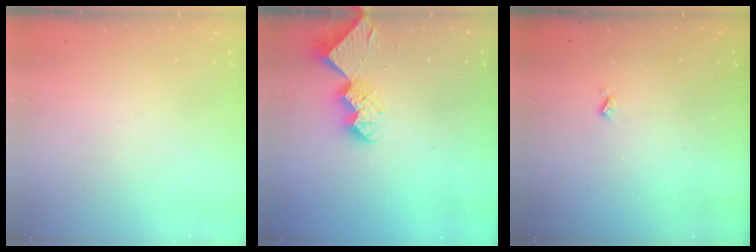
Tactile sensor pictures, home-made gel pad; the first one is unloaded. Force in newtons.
{"total": 8.8, "press": 8.8, "slide": 1.0}
{"total": 2.2, "press": 2.2, "slide": 0.4}